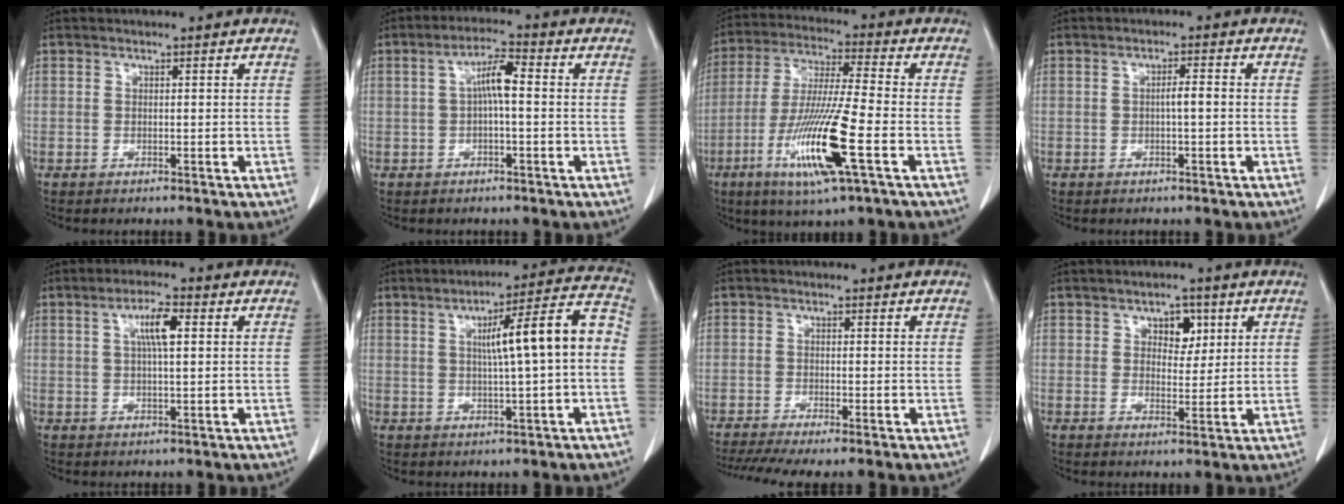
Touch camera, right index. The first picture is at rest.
{"total": 4.8, "force": [0.2, 0.8, 4.7], "torque": [-0.087, 0.014, 0.002]}
{"total": 15.0, "force": [-5.5, 0.2, 13.9], "torque": [-0.284, -0.026, -0.105]}
{"total": 2.0, "force": [-0.2, 0.2, 2.0], "torque": [-0.034, 0.003, -0.004]}
{"total": 5.1, "force": [1.4, 0.8, 4.8], "torque": [-0.090, 0.005, 0.025]}
{"total": 11.6, "force": [0.7, 0.6, 11.6], "torque": [-0.163, 0.029, 0.007]}
{"total": 6.9, "force": [-5.2, 0.6, 4.5], "torque": [-0.074, -0.011, -0.086]}
{"total": 4.2, "force": [1.8, 2.5, 2.7], "torque": [-0.034, 0.006, 0.027]}